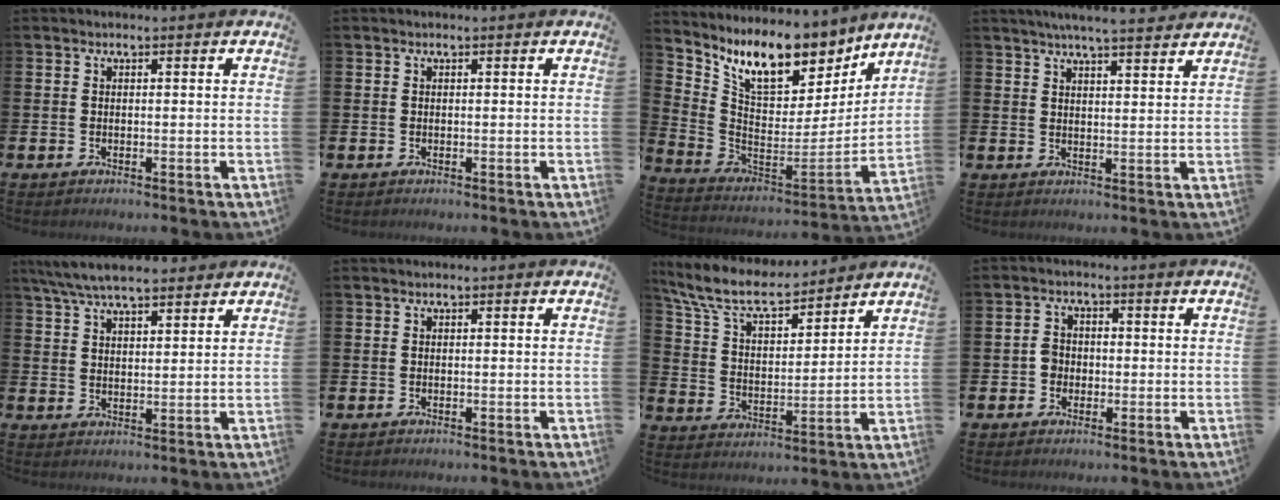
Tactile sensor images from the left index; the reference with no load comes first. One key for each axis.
{"total": 0.0}
{"total": 11.7, "fx": 9.6, "fy": 4.7, "fz": 4.8, "tx": -0.124, "ty": -0.063, "tz": 0.172}
{"total": 4.9, "fx": 4.8, "fy": -0.2, "fz": 1.3, "tx": -0.029, "ty": -0.021, "tz": 0.084}
{"total": 6.5, "fx": 6.0, "fy": 1.2, "fz": 2.2, "tx": -0.060, "ty": -0.015, "tz": 0.112}
{"total": 0.0}
{"total": 9.1, "fx": 8.1, "fy": 2.5, "fz": 3.4, "tx": -0.100, "ty": -0.047, "tz": 0.144}
{"total": 2.4, "fx": -0.5, "fy": 2.2, "fz": 0.9, "tx": -0.007, "ty": 0.003, "tz": -0.017}